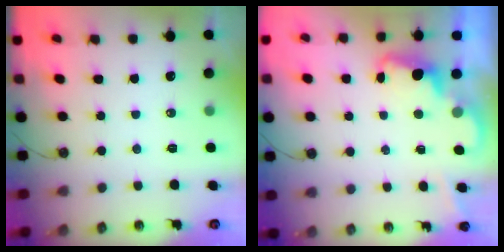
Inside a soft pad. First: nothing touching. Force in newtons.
{"total": 2.4, "press": 2.4, "slide": 0.5}